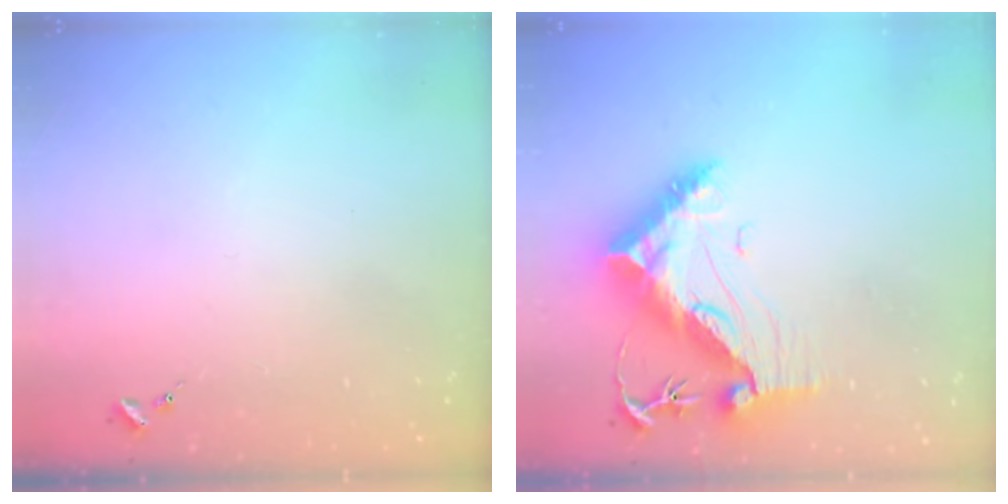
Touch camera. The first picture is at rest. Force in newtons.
{"total": 14.8, "press": 14.7, "slide": 1.3}